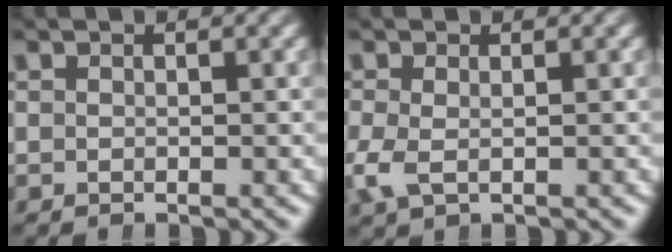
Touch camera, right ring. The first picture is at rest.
{"total": 1.1, "force": [-0.1, 0.6, 0.9], "torque": [-0.034, -0.009, 0.005]}